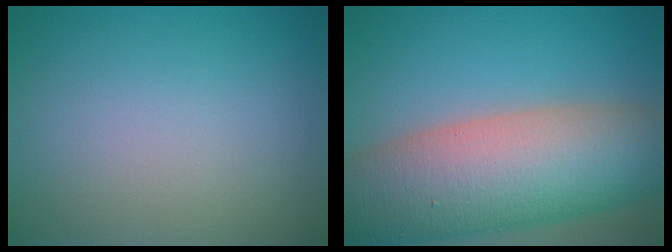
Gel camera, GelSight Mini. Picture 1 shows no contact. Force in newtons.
{"total": 13.9, "press": 13.9, "slide": 0.6}